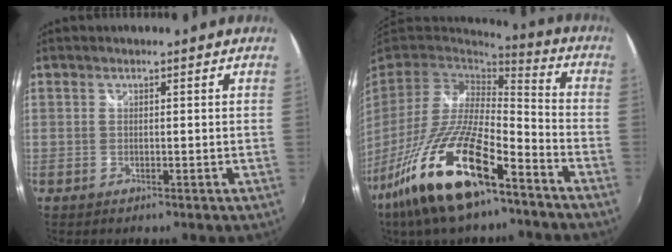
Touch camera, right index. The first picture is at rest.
{"total": 22.7, "force": [-14.0, 6.5, 16.6], "torque": [-0.339, -0.039, -0.260]}